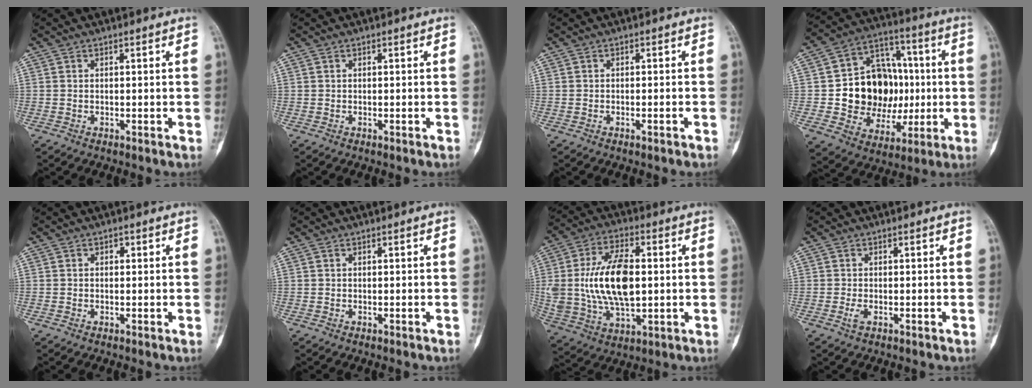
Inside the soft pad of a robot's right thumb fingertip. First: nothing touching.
{"total": 0.0}
{"total": 1.1, "force": [-0.8, 0.1, 0.9], "torque": [-0.019, 0.009, -0.006]}
{"total": 19.4, "force": [-0.2, 15.1, 12.3], "torque": [-0.137, 0.026, 0.011]}
{"total": 0.7, "force": [0.2, 0.6, 0.4], "torque": [0.002, 0.002, 0.000]}
{"total": 0.0}
{"total": 18.0, "force": [1.1, 9.5, 15.2], "torque": [-0.291, 0.002, 0.027]}
{"total": 1.2, "force": [-0.5, 0.4, 1.0], "torque": [-0.027, 0.001, -0.010]}